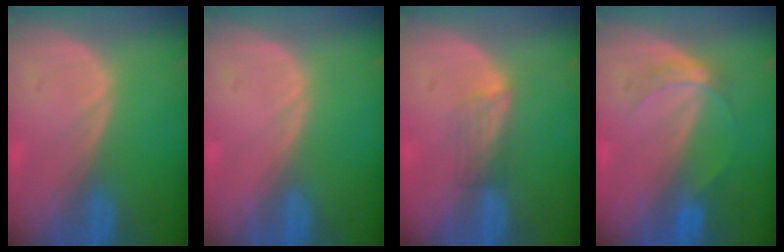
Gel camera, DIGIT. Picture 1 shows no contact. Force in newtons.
{"total": 0.0}
{"total": 2.8, "press": 2.5, "slide": 1.4}
{"total": 3.1, "press": 3.1, "slide": 0.5}